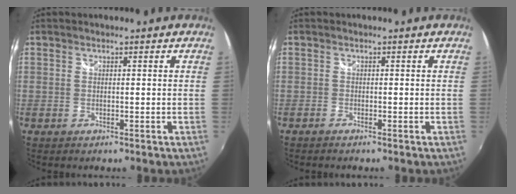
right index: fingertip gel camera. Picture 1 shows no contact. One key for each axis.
{"total": 0.8, "fx": -0.7, "fy": 0.1, "fz": 0.3, "tx": -0.008, "ty": -0.004, "tz": -0.016}